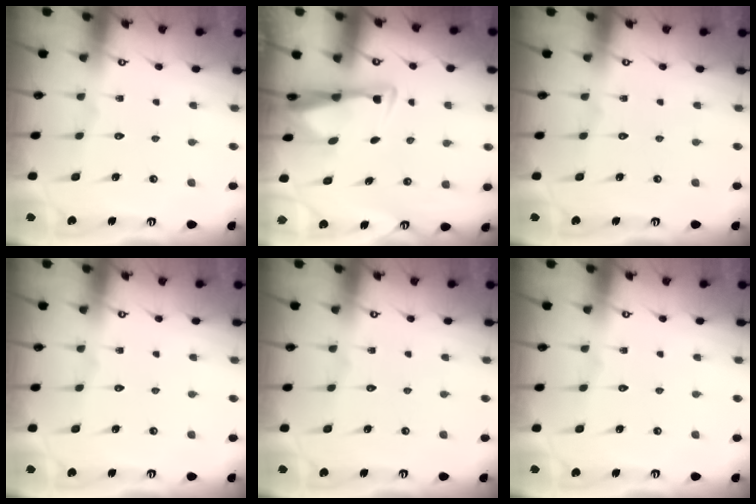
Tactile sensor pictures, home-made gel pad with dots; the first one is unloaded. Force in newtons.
{"total": 3.0, "press": 2.9, "slide": 0.9}
{"total": 0.0}
{"total": 0.0}
{"total": 0.0}
{"total": 0.0}